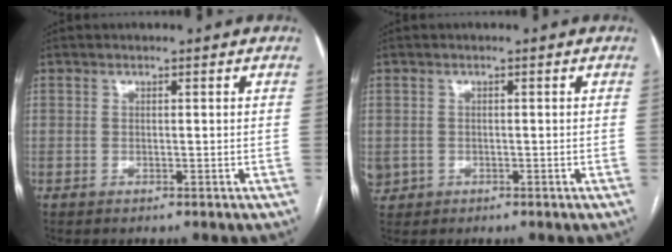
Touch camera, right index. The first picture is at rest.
{"total": 2.6, "force": [-0.6, 2.5, 0.6], "torque": [-0.010, 0.004, -0.001]}